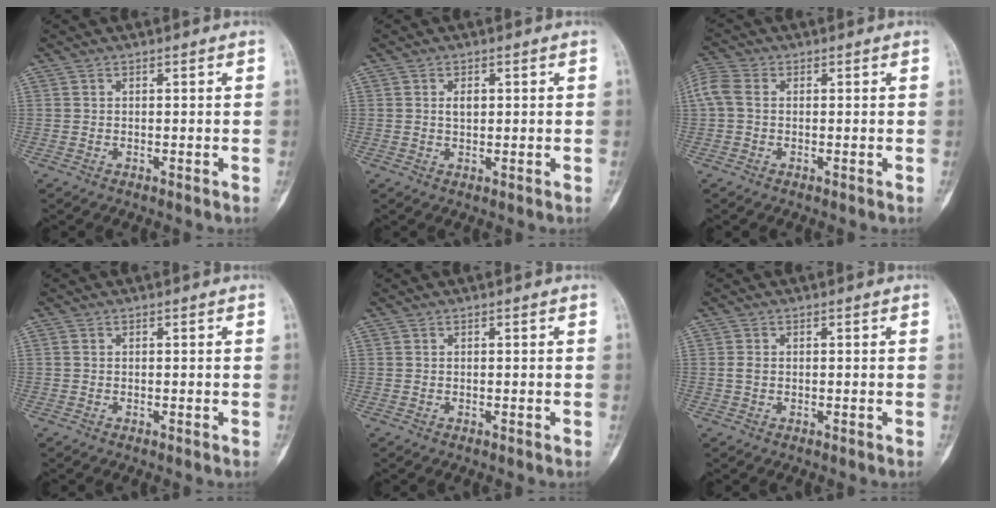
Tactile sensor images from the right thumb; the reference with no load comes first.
{"total": 2.0, "force": [0.4, 1.2, 1.5], "torque": [-0.025, 0.000, 0.008]}
{"total": 5.0, "force": [0.3, 3.5, 3.5], "torque": [-0.092, 0.016, 0.000]}
{"total": 0.0}
{"total": 0.0}
{"total": 1.2, "force": [0.0, 0.8, 0.8], "torque": [-0.019, 0.000, -0.002]}